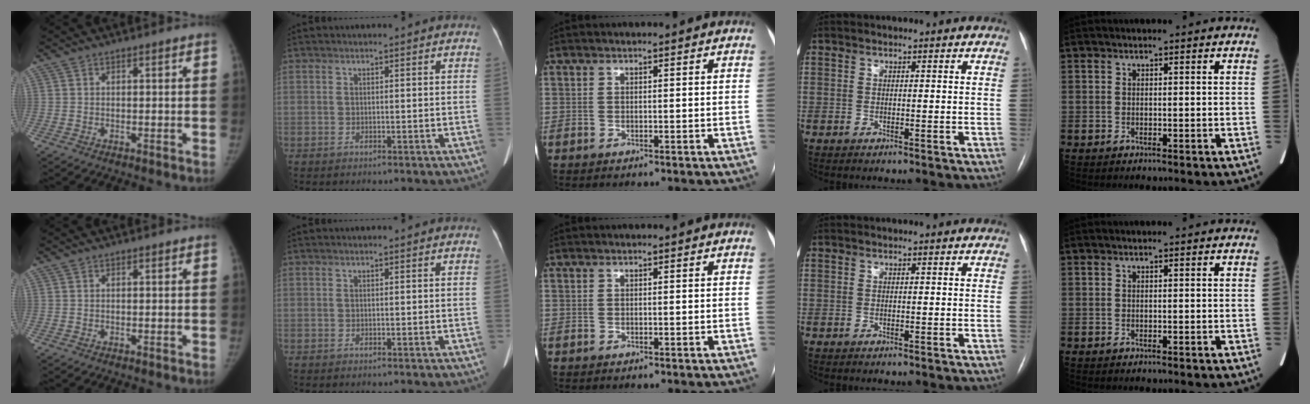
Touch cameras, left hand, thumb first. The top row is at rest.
{}